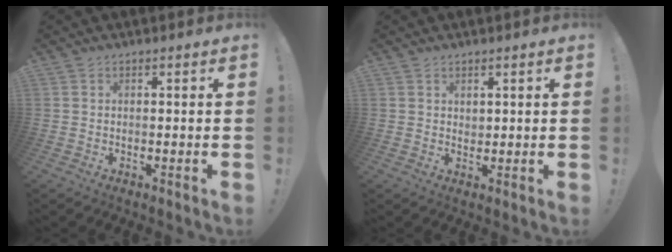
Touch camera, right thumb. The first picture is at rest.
{"total": 1.6, "force": [1.1, 1.1, 0.4], "torque": [-0.003, -0.006, 0.018]}